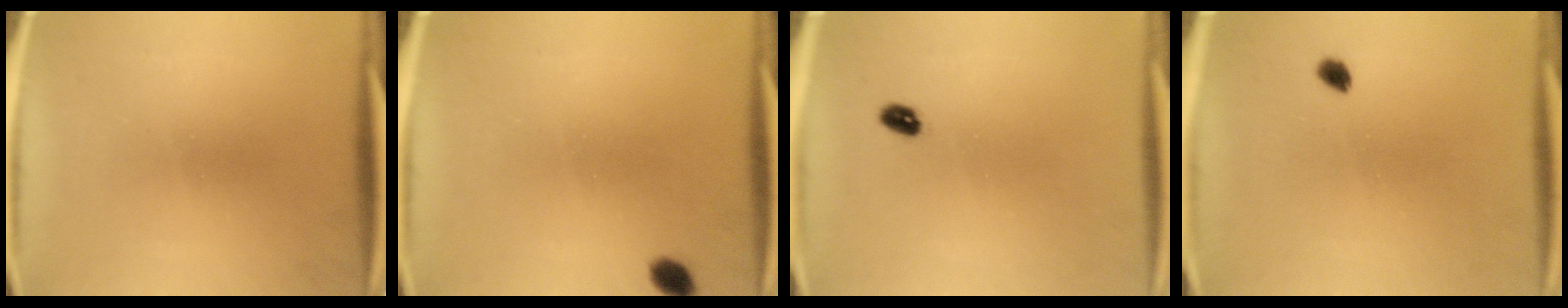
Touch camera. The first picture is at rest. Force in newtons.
{"total": 2.3}
{"total": 1.9}
{"total": 1.7}